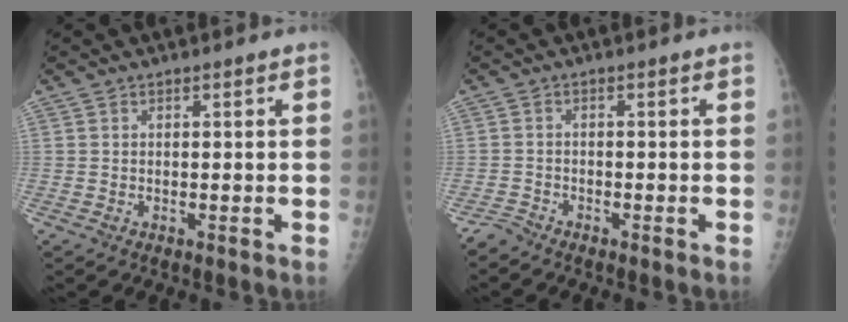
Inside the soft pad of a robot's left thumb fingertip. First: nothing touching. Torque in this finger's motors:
{"motor_torque": [0.06, 0.12, -0.03, 0.02, 0.04]}